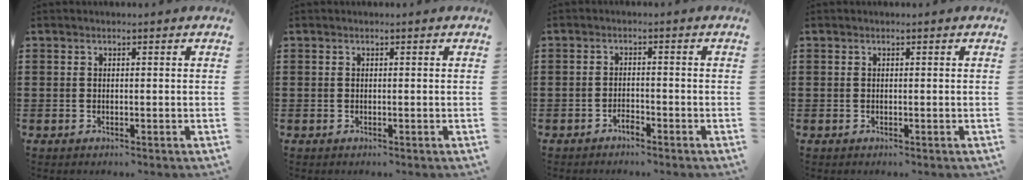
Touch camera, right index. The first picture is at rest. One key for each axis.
{"total": 0.0}
{"total": 1.6, "fx": -1.4, "fy": 0.4, "fz": 0.6, "tx": -0.017, "ty": 0.000, "tz": -0.028}
{"total": 0.0}